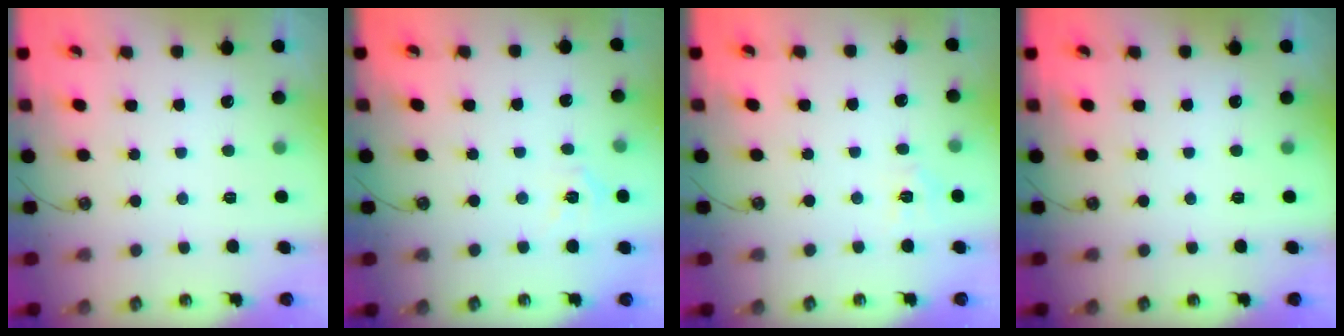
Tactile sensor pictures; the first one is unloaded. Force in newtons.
{"total": 5.4, "press": 5.3, "slide": 0.6}
{"total": 4.3, "press": 4.2, "slide": 0.6}
{"total": 0.0}